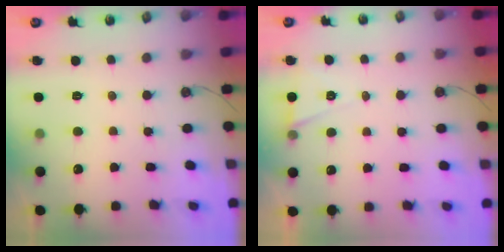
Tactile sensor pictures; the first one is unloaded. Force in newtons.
{"total": 6.3, "press": 4.2, "slide": 4.7}